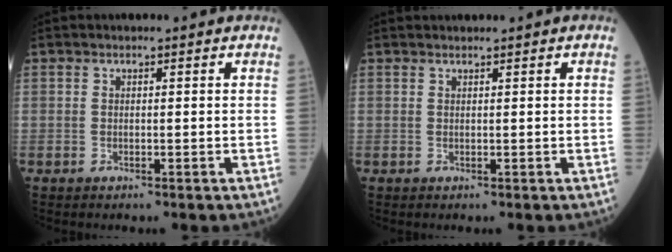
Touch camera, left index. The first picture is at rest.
{"total": 0.6, "force": [0.5, -0.1, 0.3], "torque": [-0.007, 0.013, 0.015]}